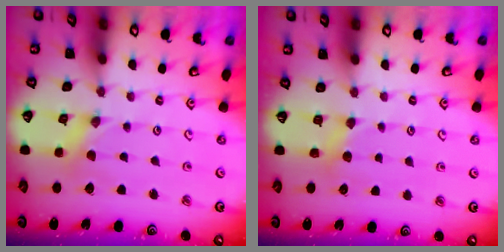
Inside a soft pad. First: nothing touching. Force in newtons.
{"total": 3.9, "press": 3.9, "slide": 0.6}